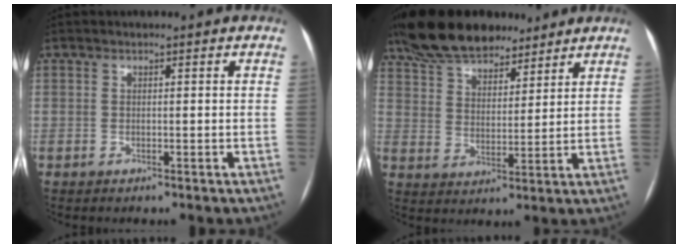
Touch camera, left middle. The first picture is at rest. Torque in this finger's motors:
{"motor_torque": [1.01, -1.13, 0.13, 0.04]}